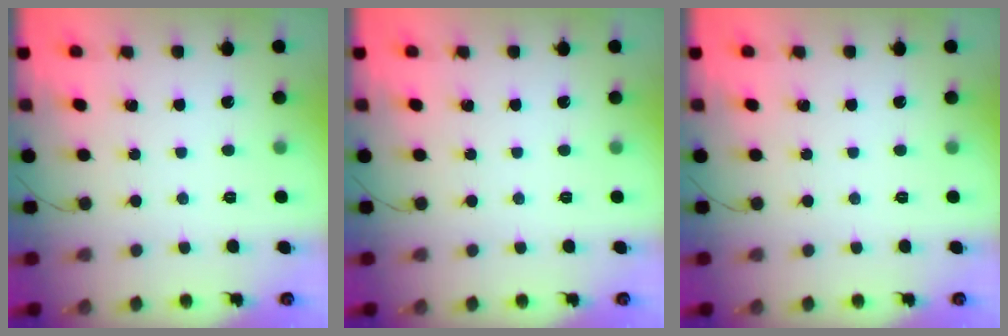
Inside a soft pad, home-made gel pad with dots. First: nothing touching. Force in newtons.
{"total": 0.0}
{"total": 0.0}